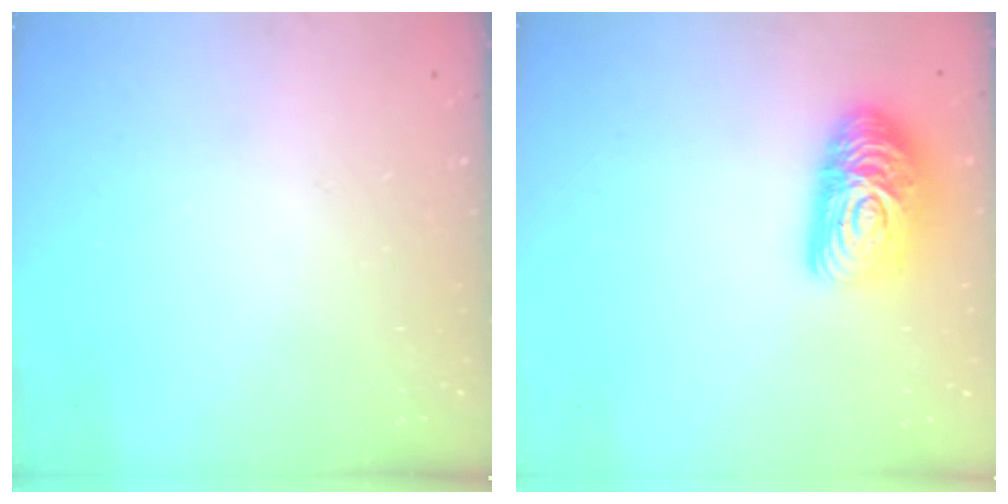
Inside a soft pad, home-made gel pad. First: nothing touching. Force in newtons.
{"total": 13.8, "press": 13.8, "slide": 0.4}